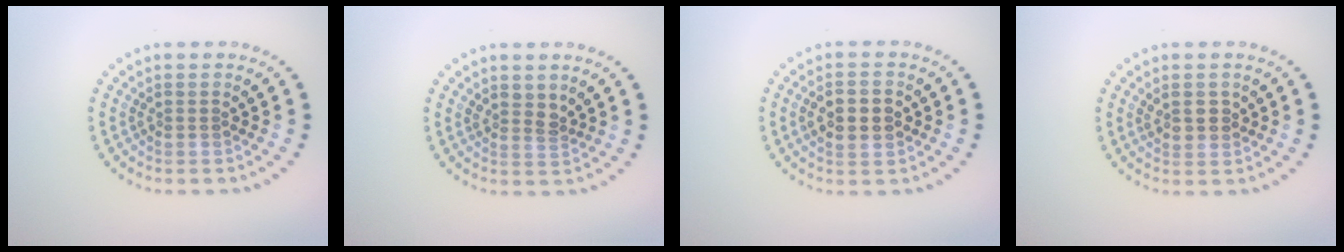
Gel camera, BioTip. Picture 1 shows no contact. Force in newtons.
{"total": 1.3, "press": 1.0, "slide": 0.8}
{"total": 3.9, "press": 3.9, "slide": 0.2}
{"total": 1.5, "press": 1.5, "slide": 0.5}